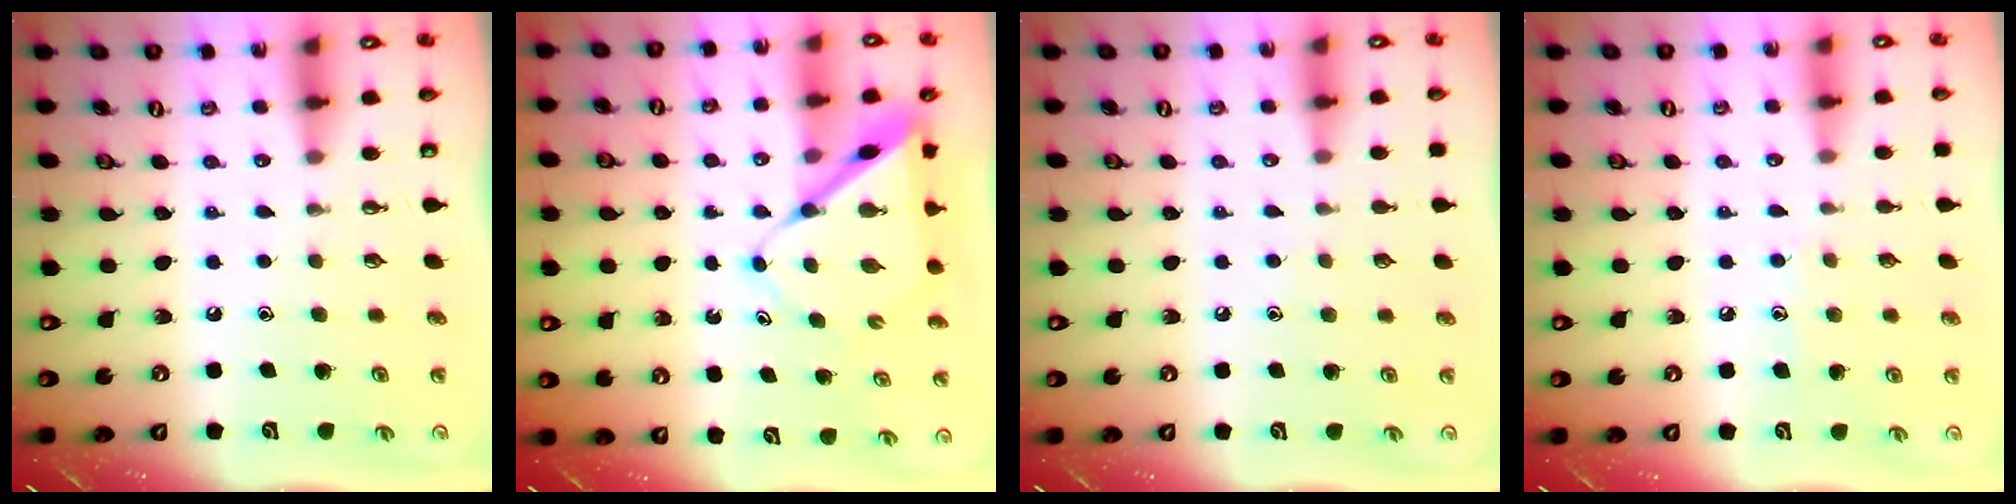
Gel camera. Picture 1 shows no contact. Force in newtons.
{"total": 8.3, "press": 8.3, "slide": 0.7}
{"total": 4.1, "press": 4.1, "slide": 0.4}
{"total": 5.5, "press": 5.5, "slide": 0.6}